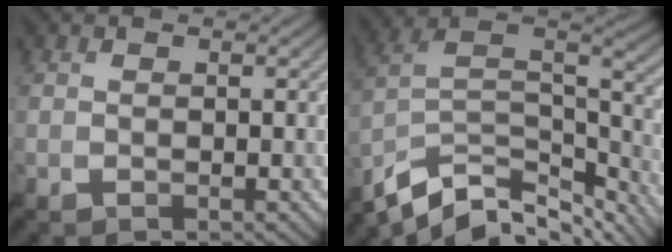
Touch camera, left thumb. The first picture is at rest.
{"total": 13.7, "force": [-9.0, 6.3, 8.2], "torque": [-0.203, -0.013, -0.144]}